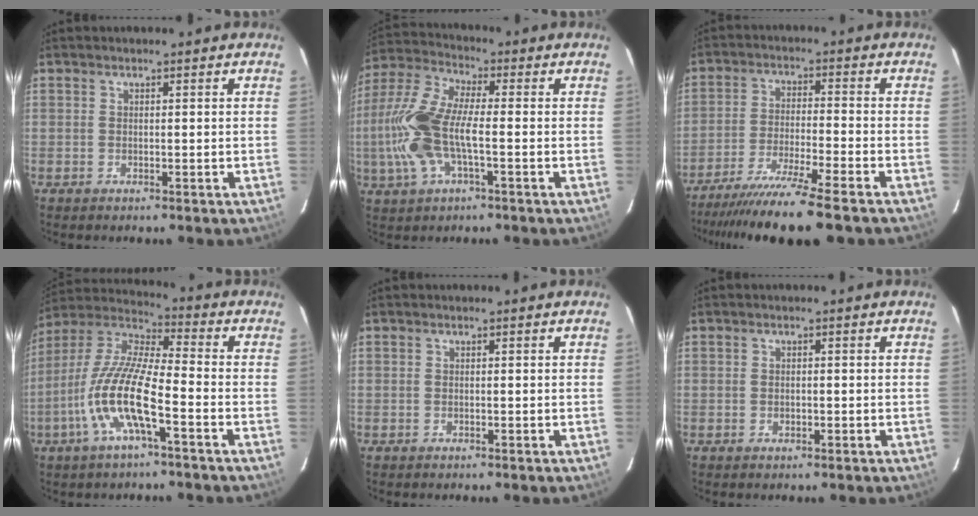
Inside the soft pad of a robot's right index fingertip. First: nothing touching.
{"total": 14.7, "force": [-2.4, 5.6, 13.3], "torque": [-0.295, 0.006, -0.052]}
{"total": 14.5, "force": [-12.4, -0.7, 7.5], "torque": [-0.154, -0.027, -0.207]}
{"total": 14.1, "force": [-5.5, 2.6, 12.7], "torque": [-0.262, -0.005, -0.115]}
{"total": 0.0}
{"total": 1.0, "force": [-0.3, 0.9, 0.5], "torque": [-0.007, 0.000, -0.003]}